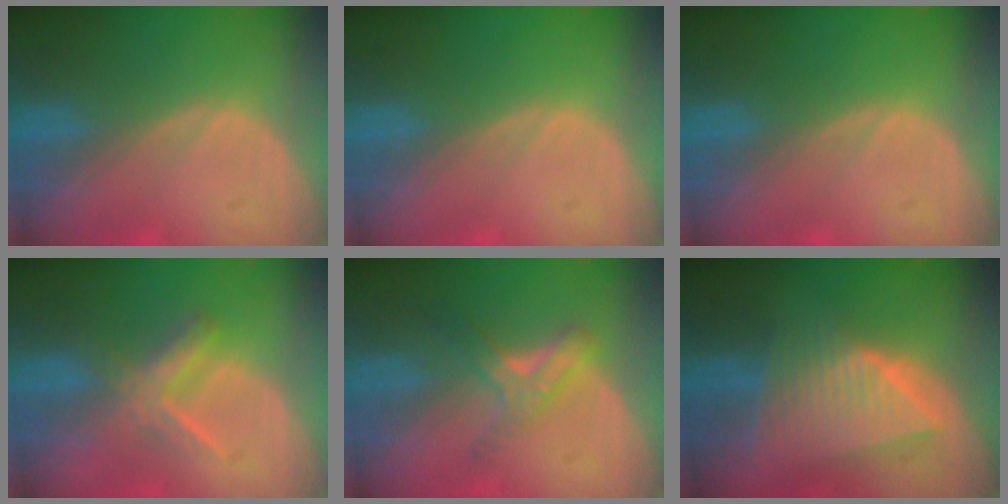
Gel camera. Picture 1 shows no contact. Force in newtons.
{"total": 0.0}
{"total": 0.0}
{"total": 5.5, "press": 5.5, "slide": 0.7}
{"total": 5.5, "press": 4.9, "slide": 2.6}
{"total": 9.2, "press": 8.2, "slide": 4.2}